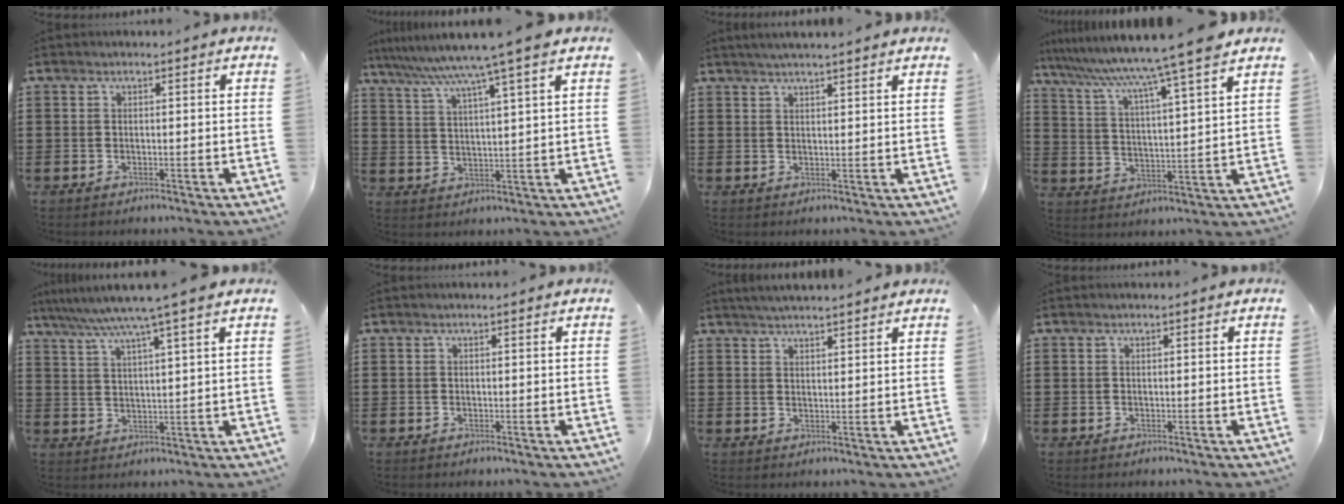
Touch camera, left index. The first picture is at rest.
{"total": 6.9, "force": [5.3, -1.4, 4.2], "torque": [-0.101, -0.030, 0.083]}
{"total": 2.1, "force": [2.0, -0.3, 0.7], "torque": [-0.018, -0.001, 0.037]}
{"total": 8.8, "force": [7.4, -1.8, 4.5], "torque": [-0.118, -0.052, 0.114]}
{"total": 6.5, "force": [5.0, -1.1, 4.0], "torque": [-0.093, -0.021, 0.082]}
{"total": 0.0}
{"total": 2.4, "force": [2.4, -0.2, 0.5], "torque": [-0.015, -0.002, 0.045]}
{"total": 0.0}